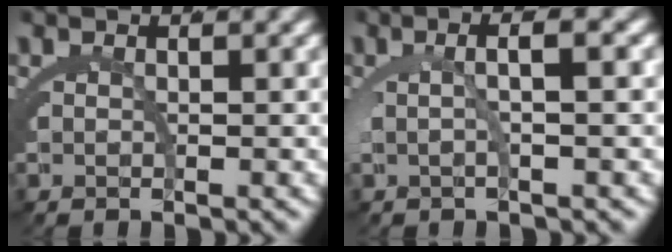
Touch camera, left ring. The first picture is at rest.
{"total": 3.0, "force": [0.3, -0.1, 2.9], "torque": [-0.050, 0.010, 0.005]}